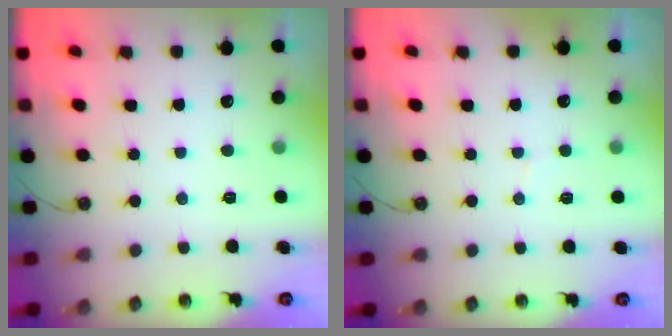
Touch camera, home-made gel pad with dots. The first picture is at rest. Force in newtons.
{"total": 3.6, "press": 3.5, "slide": 0.9}